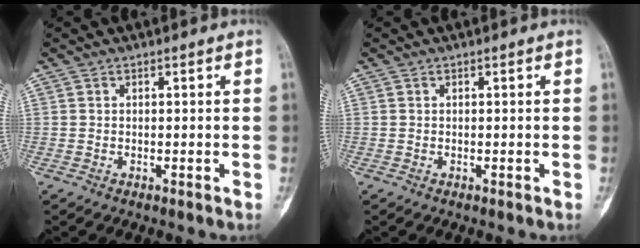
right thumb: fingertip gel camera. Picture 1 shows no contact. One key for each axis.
{"total": 0.0}